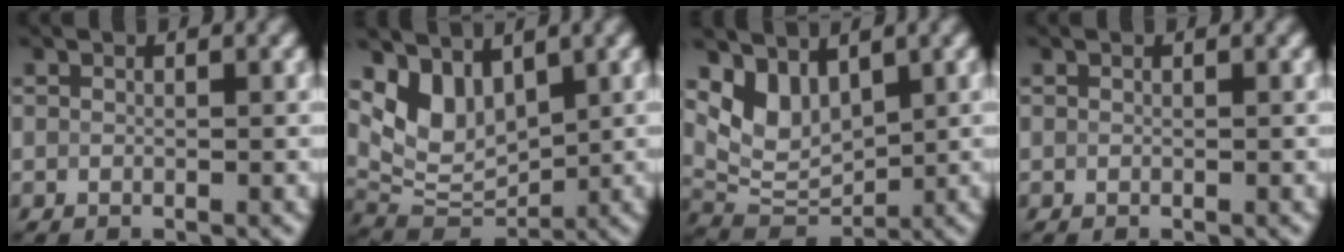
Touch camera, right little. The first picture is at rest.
{"total": 4.8, "force": [2.6, 2.8, 2.9], "torque": [-0.062, -0.011, 0.051]}
{"total": 4.2, "force": [2.3, 2.4, 2.5], "torque": [-0.052, -0.011, 0.044]}
{"total": 0.0}